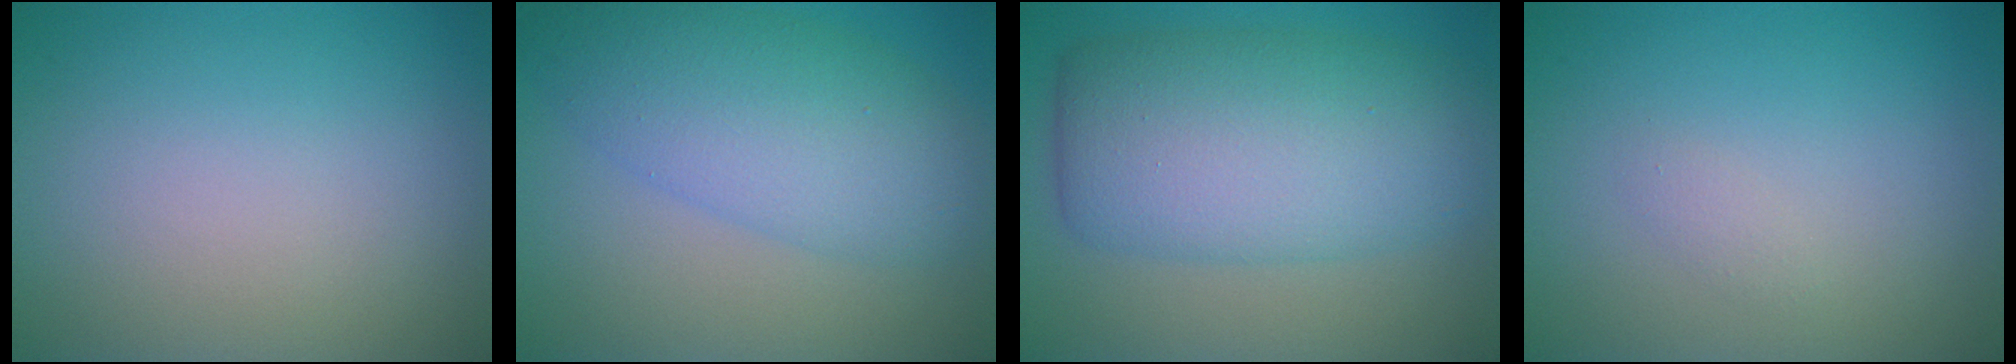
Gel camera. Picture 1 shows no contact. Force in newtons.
{"total": 7.1, "press": 7.1, "slide": 0.1}
{"total": 9.8, "press": 9.8, "slide": 0.1}
{"total": 0.6, "press": 0.6, "slide": 0.1}